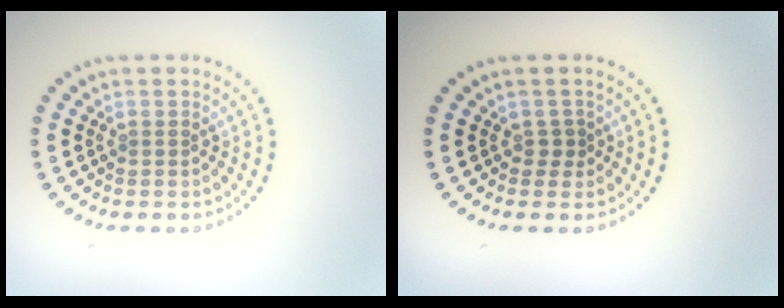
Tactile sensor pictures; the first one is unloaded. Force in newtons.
{"total": 1.0, "press": 0.8, "slide": 0.5}